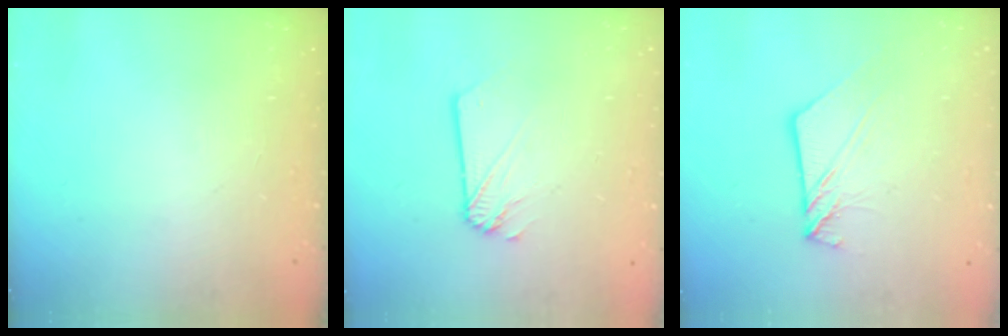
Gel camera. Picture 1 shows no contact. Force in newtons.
{"total": 1.2, "press": 1.2, "slide": 0.1}
{"total": 9.0, "press": 8.9, "slide": 0.8}